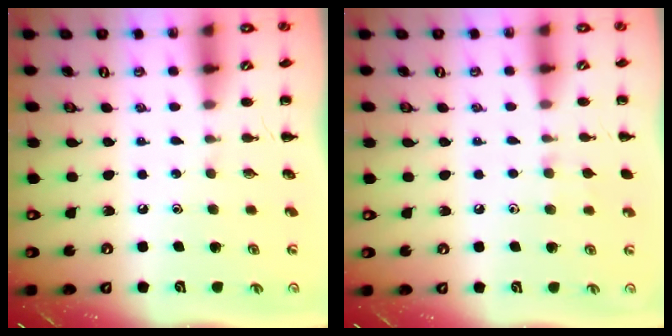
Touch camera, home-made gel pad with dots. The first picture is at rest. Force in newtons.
{"total": 5.8, "press": 5.4, "slide": 2.1}